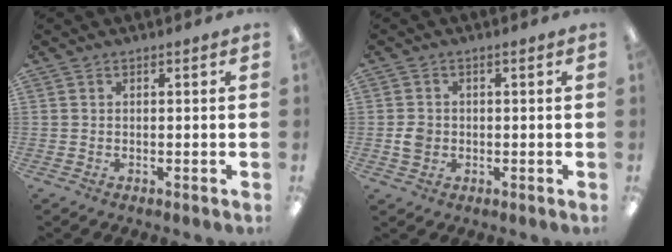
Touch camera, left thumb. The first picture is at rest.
{"total": 3.1, "force": [-0.4, 2.7, 1.5], "torque": [-0.019, 0.002, -0.009]}